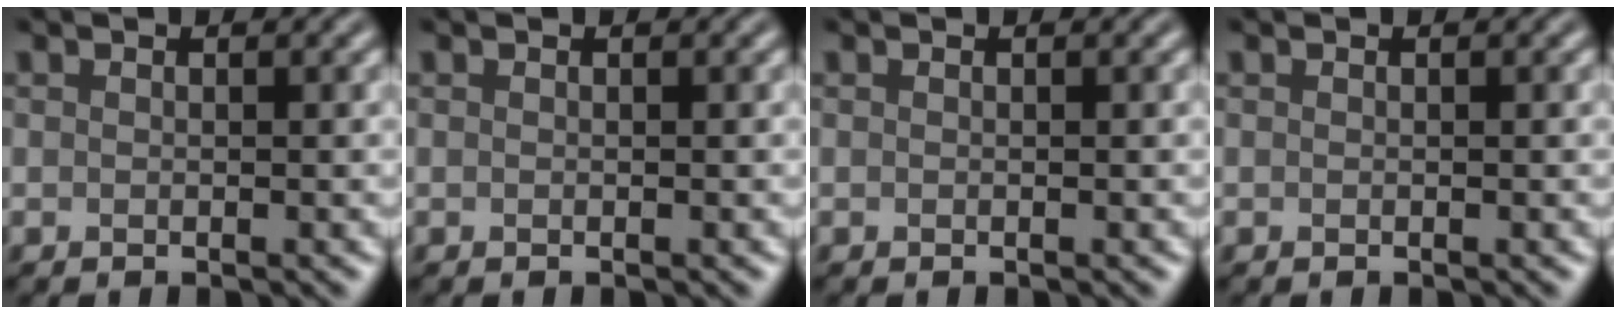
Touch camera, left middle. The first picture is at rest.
{"total": 0.0}
{"total": 0.0}
{"total": 0.0}